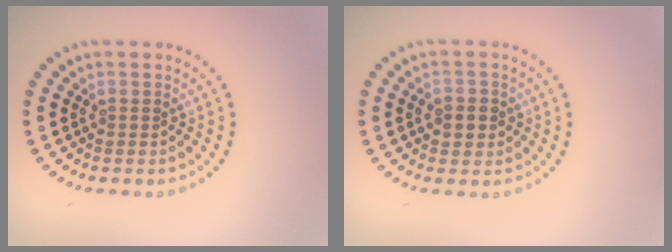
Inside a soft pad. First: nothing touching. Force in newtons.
{"total": 2.3, "press": 2.2, "slide": 0.6}